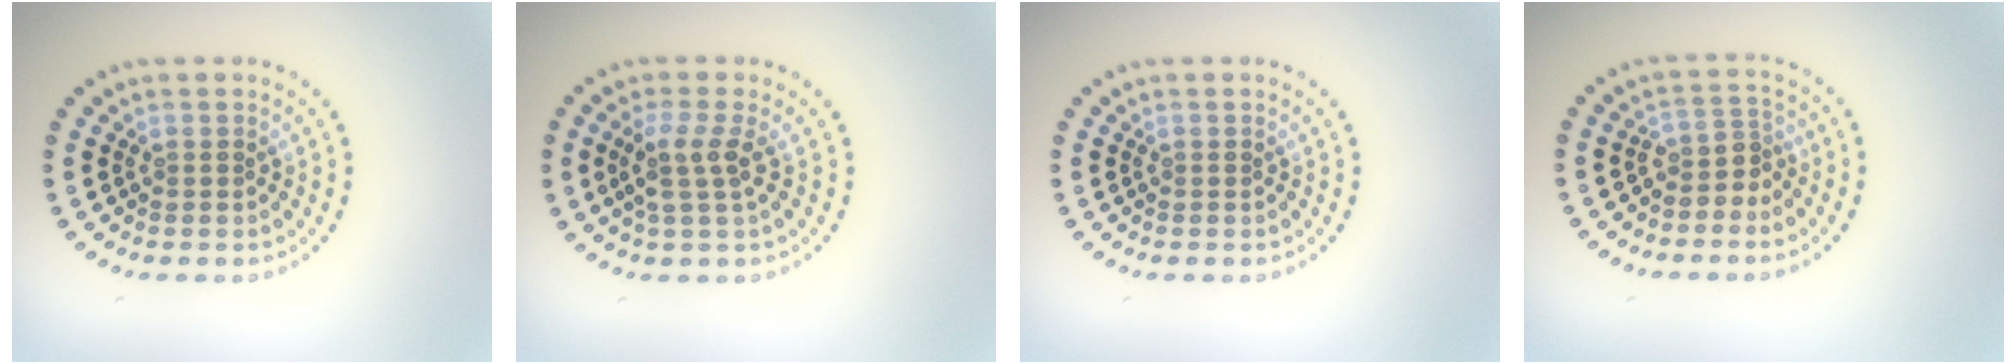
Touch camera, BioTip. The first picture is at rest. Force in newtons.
{"total": 2.6, "press": 2.0, "slide": 1.6}
{"total": 0.0}
{"total": 2.2, "press": 1.6, "slide": 1.5}